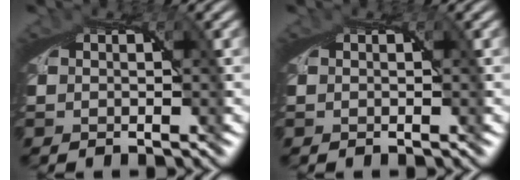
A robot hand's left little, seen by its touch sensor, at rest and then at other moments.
{"total": 0.0}